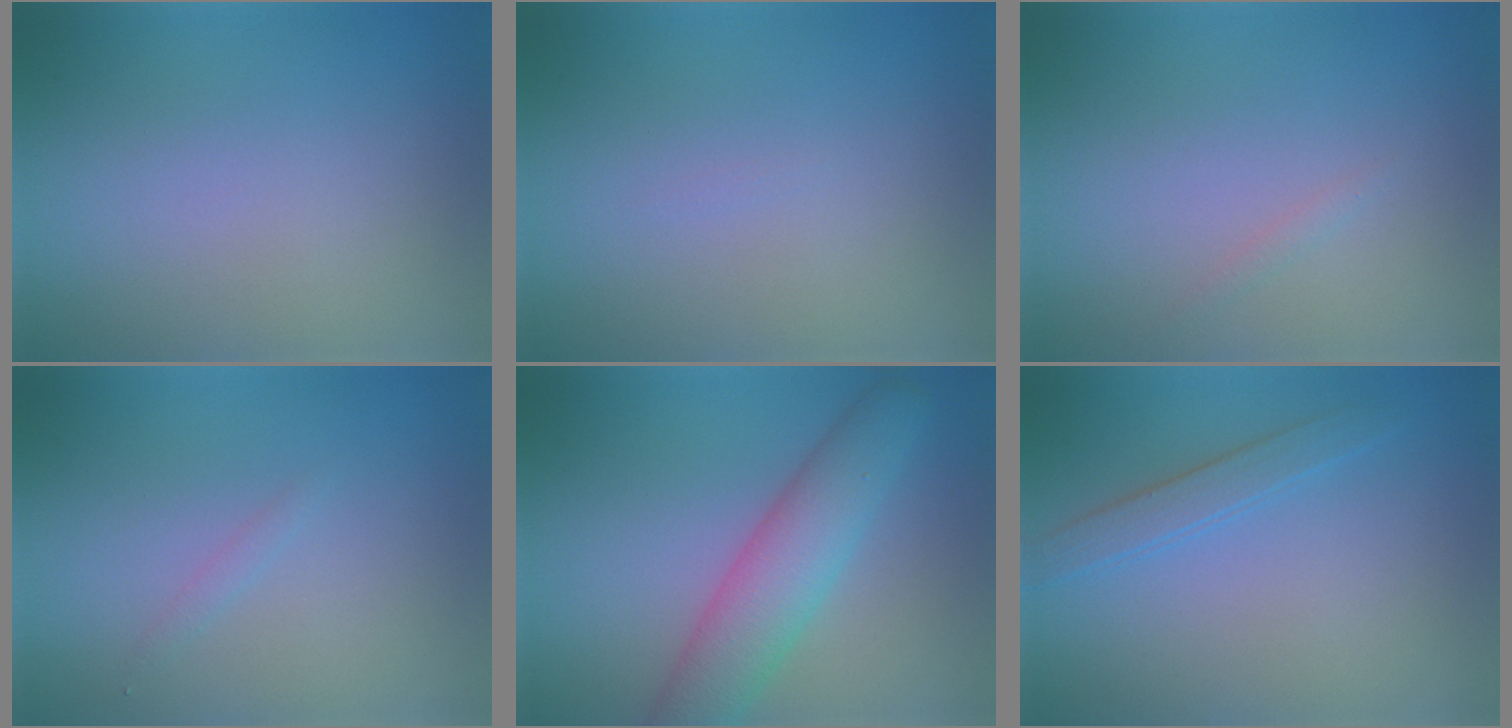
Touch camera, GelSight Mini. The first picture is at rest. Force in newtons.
{"total": 0.0}
{"total": 0.6, "press": 0.6, "slide": 0.1}
{"total": 0.7, "press": 0.7, "slide": 0.1}
{"total": 6.0, "press": 6.0, "slide": 0.2}
{"total": 1.9, "press": 1.9, "slide": 0.1}